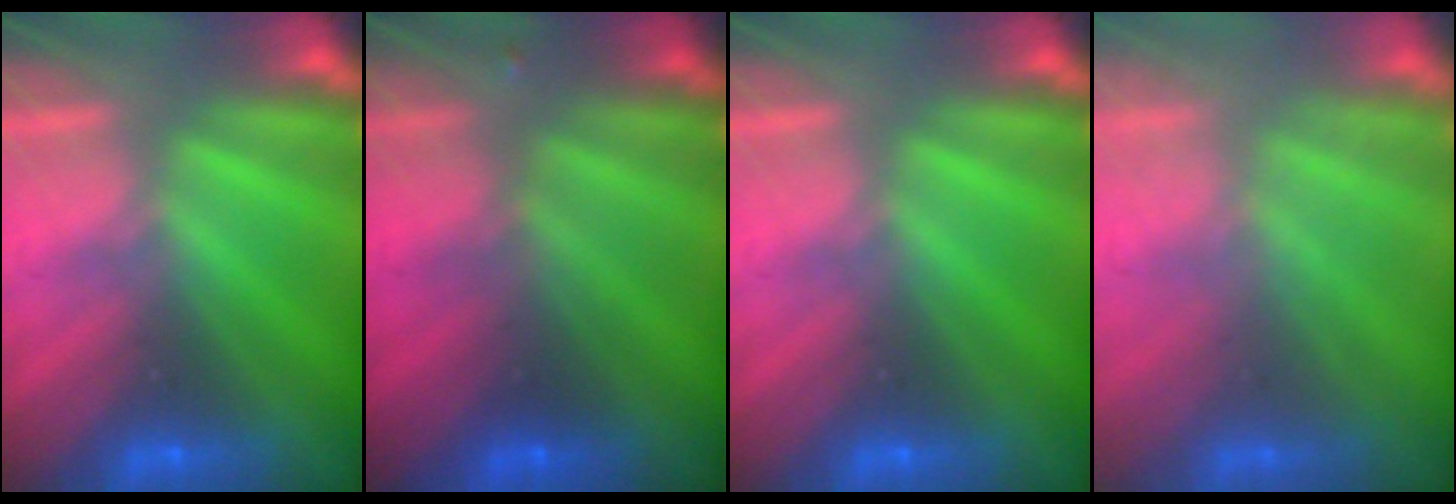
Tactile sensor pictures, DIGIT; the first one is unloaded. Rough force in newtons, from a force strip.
{"total": 1.9}
{"total": 0.0}
{"total": 2.2}